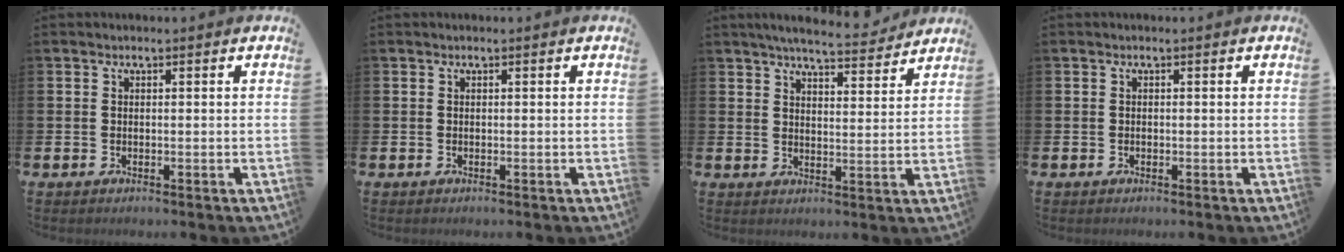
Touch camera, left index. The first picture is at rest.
{"total": 0.0}
{"total": 6.1, "force": [5.8, 0.4, 1.7], "torque": [-0.039, -0.033, 0.101]}
{"total": 0.0}